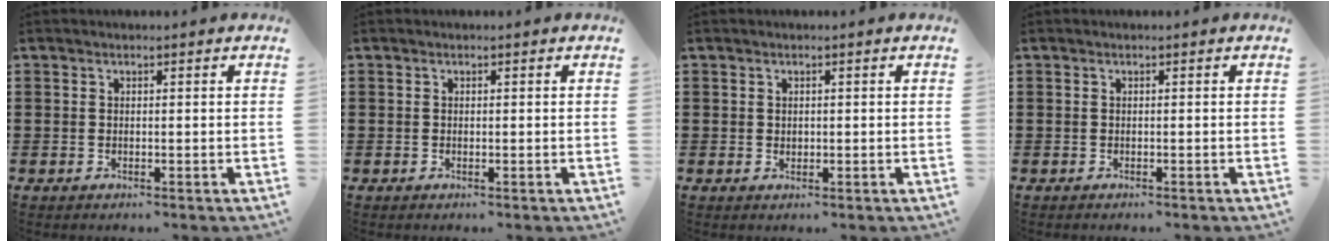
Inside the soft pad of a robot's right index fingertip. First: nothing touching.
{"total": 0.0}
{"total": 0.6, "force": [0.2, 0.6, 0.1], "torque": [-0.003, 0.004, 0.003]}
{"total": 0.0}